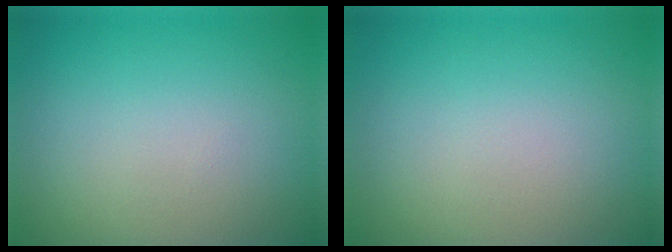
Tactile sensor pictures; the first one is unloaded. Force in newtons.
{"total": 0.0}